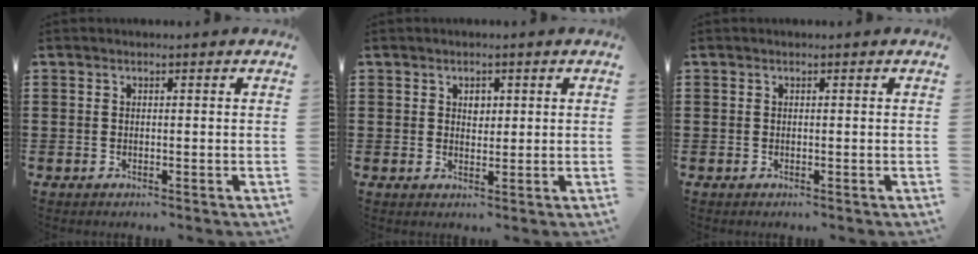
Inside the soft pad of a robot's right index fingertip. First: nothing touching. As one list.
[{"total": 1.9, "force": [0.7, 1.3, 1.1], "torque": [-0.016, 0.004, 0.010]}, {"total": 0.0}]